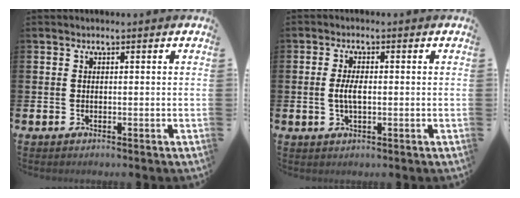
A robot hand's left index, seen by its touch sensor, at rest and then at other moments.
{"total": 3.1, "force": [-0.1, 1.3, 2.9], "torque": [-0.055, -0.002, -0.007]}